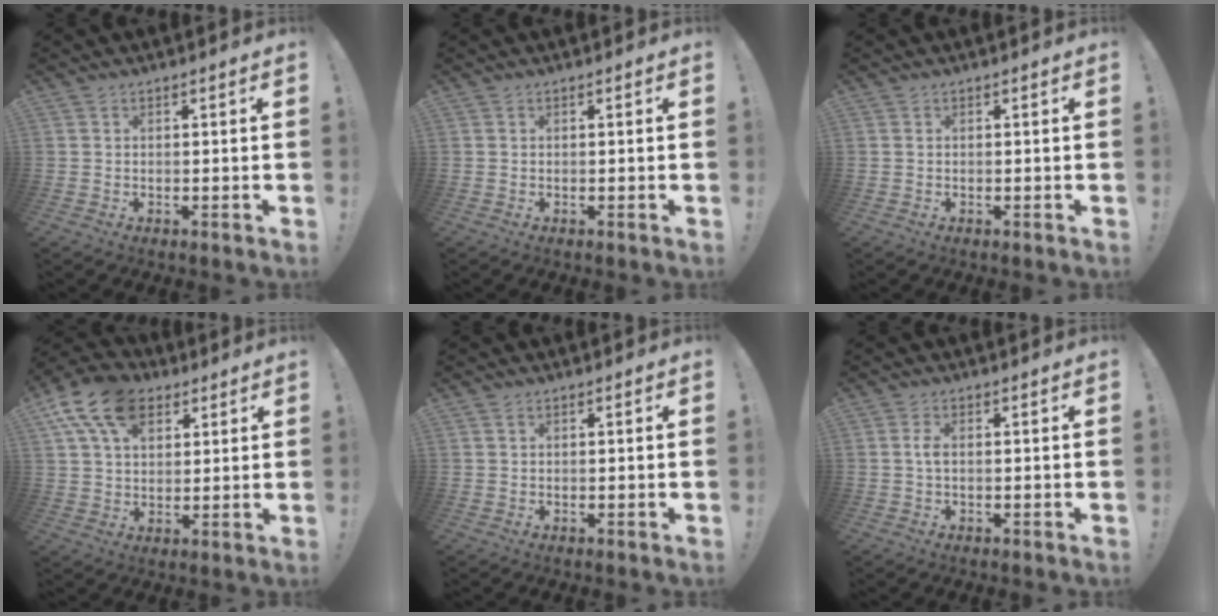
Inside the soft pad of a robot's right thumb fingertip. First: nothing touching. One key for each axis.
{"total": 0.0}
{"total": 0.0}
{"total": 15.3, "fx": 7.6, "fy": 9.9, "fz": 8.9, "tx": -0.159, "ty": -0.027, "tz": 0.143}
{"total": 0.7, "fx": 0.4, "fy": 0.4, "fz": 0.3, "tx": 0.000, "ty": -0.002, "tz": 0.007}
{"total": 2.0, "fx": -0.2, "fy": 0.7, "fz": 1.9, "tx": -0.036, "ty": 0.004, "tz": -0.004}